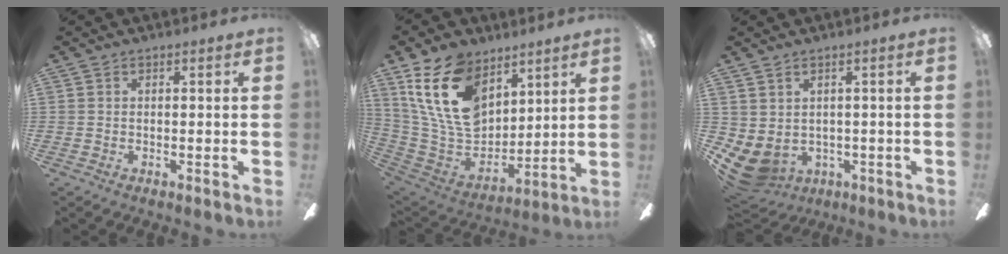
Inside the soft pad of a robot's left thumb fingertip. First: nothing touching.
{"total": 21.7, "force": [10.5, 13.8, 13.1], "torque": [-0.279, -0.037, 0.192]}
{"total": 4.6, "force": [-0.5, 3.8, 2.6], "torque": [-0.089, -0.012, -0.010]}